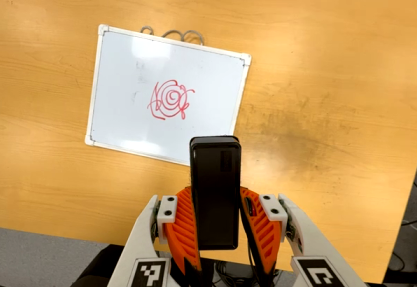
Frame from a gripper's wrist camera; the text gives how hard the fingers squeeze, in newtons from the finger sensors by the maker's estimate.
{"total": 4.3, "left": 3.3, "right": 5.3}